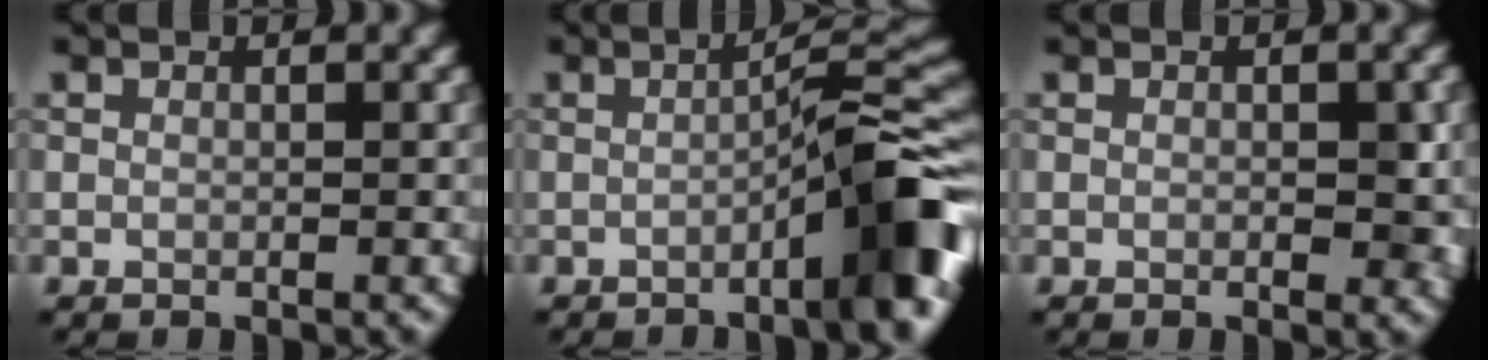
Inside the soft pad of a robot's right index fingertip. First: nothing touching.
{"total": 8.1, "force": [-3.6, 1.2, 7.2], "torque": [-0.085, 0.027, -0.061]}
{"total": 2.6, "force": [-0.3, 1.1, 2.3], "torque": [-0.024, -0.001, -0.004]}